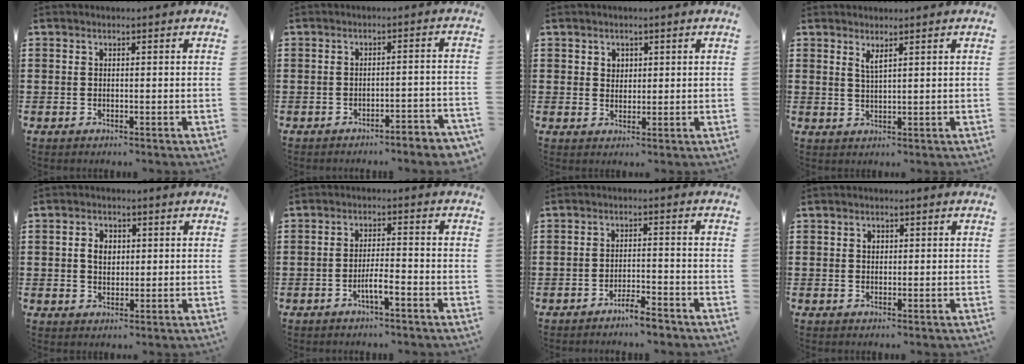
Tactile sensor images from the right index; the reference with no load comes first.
{"total": 2.7, "force": [-2.6, -0.2, 0.8], "torque": [-0.015, -0.003, -0.055]}
{"total": 1.8, "force": [1.0, 1.4, 0.2], "torque": [-0.010, 0.007, 0.019]}
{"total": 1.7, "force": [1.3, 0.2, 1.1], "torque": [-0.024, 0.002, 0.023]}
{"total": 3.1, "force": [0.4, 2.3, 2.1], "torque": [-0.047, 0.012, 0.006]}
{"total": 3.4, "force": [-1.9, 0.3, 2.8], "torque": [-0.056, 0.001, -0.037]}
{"total": 3.4, "force": [-3.1, 0.2, 1.4], "torque": [-0.026, 0.005, -0.059]}
{"total": 1.0, "force": [0.3, 0.7, 0.6], "torque": [-0.013, 0.005, 0.006]}